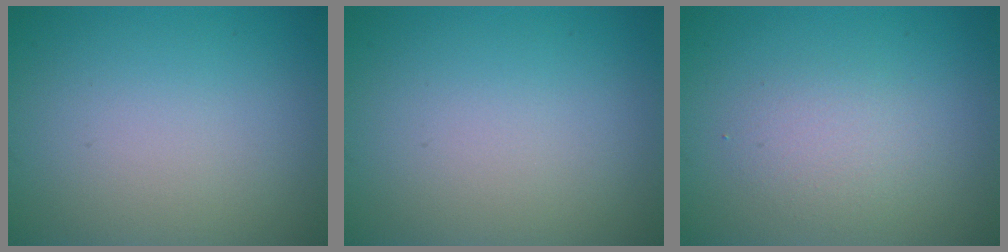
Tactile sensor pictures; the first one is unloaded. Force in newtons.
{"total": 0.0}
{"total": 2.1, "press": 2.1, "slide": 0.1}